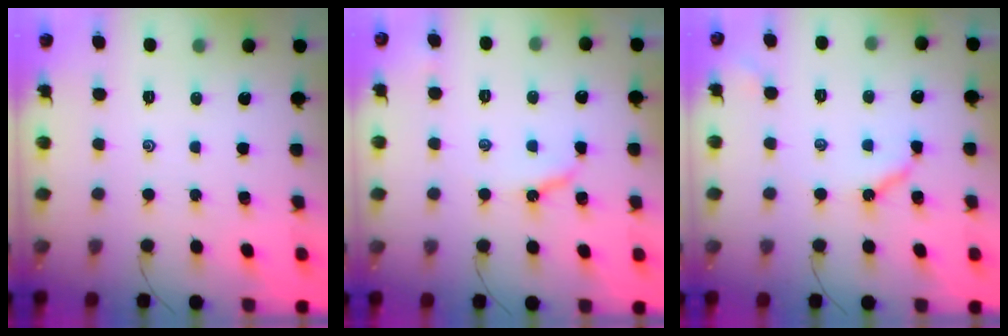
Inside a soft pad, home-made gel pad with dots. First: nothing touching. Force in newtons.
{"total": 4.5, "press": 4.5, "slide": 0.3}
{"total": 5.8, "press": 5.8, "slide": 0.7}